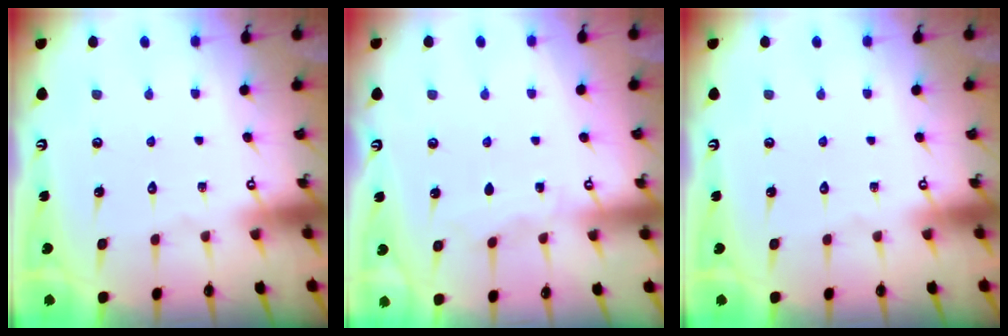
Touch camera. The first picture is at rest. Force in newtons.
{"total": 2.5, "press": 2.5, "slide": 0.3}
{"total": 0.0}